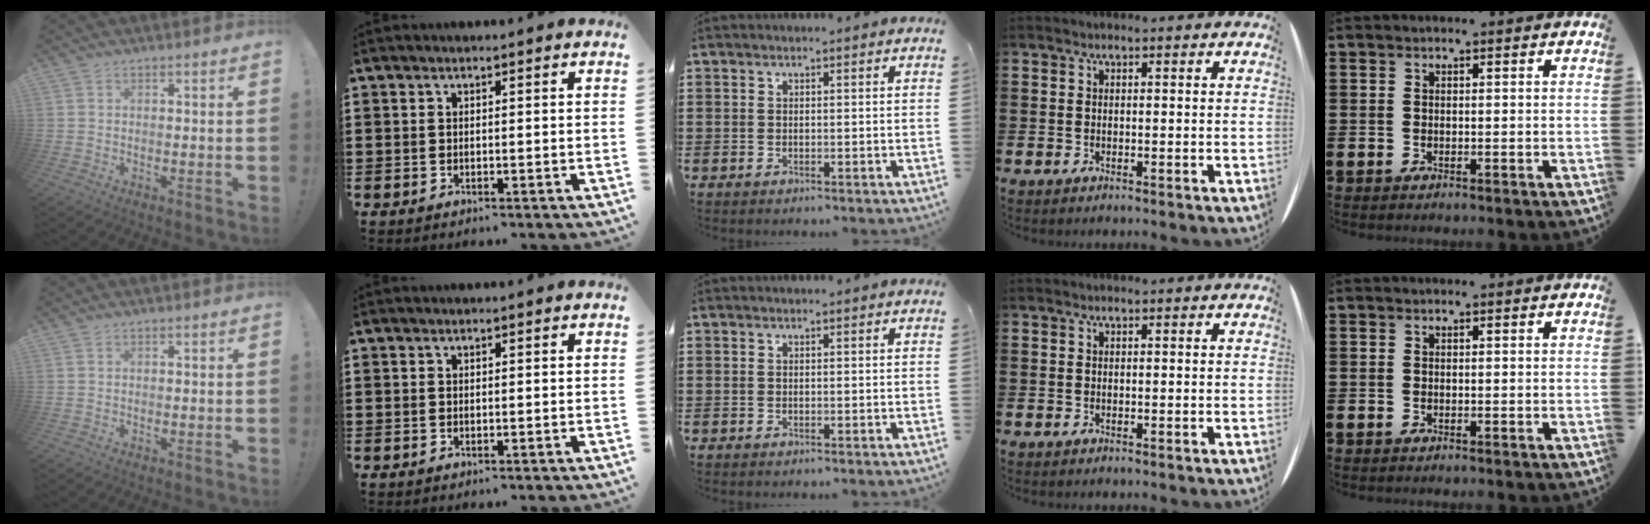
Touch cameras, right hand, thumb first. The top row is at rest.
{}